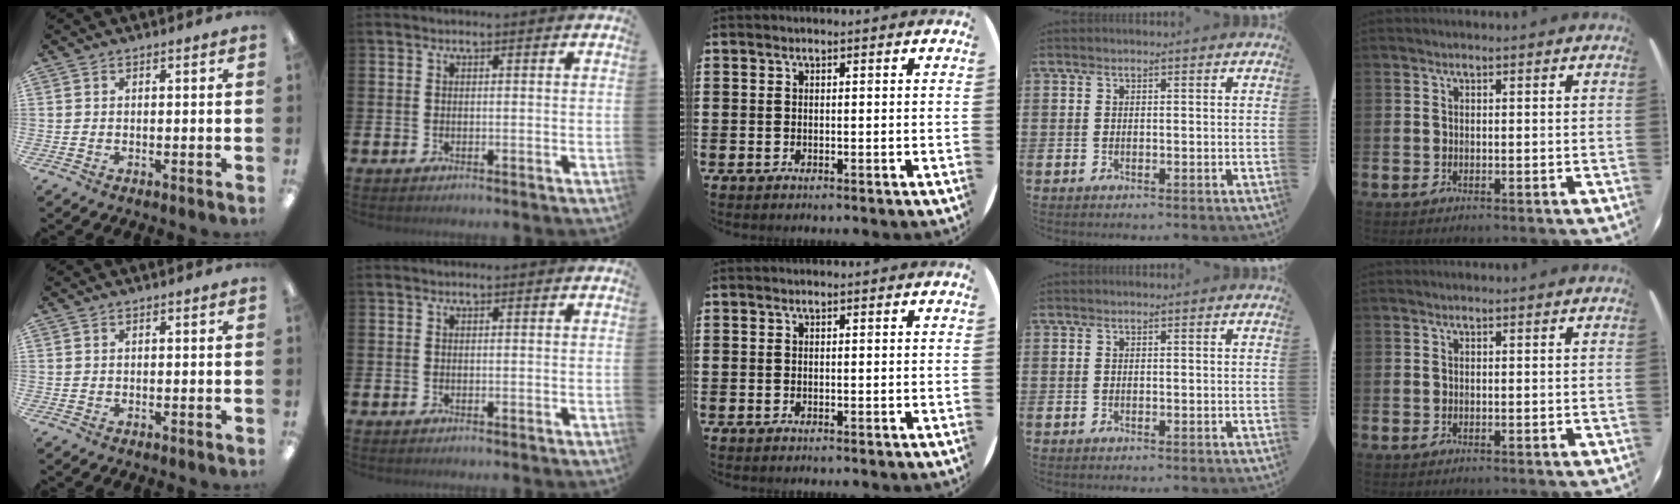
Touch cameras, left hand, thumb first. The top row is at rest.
{}